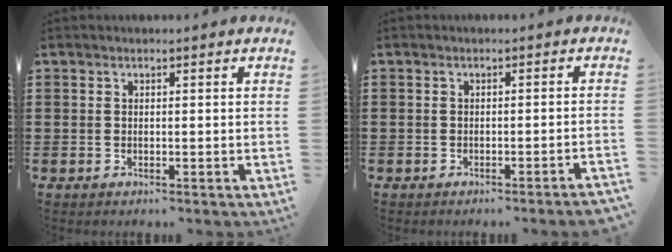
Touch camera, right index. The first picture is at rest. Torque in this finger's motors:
{"motor_torque": [0.02, 0.04, -0.09, -0.04]}